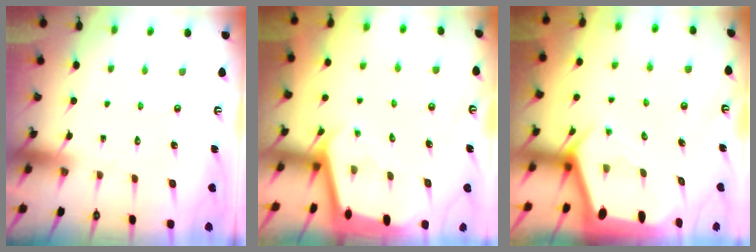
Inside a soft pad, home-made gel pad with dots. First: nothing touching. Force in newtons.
{"total": 1.9, "press": 1.9, "slide": 0.1}
{"total": 3.0, "press": 2.9, "slide": 0.4}